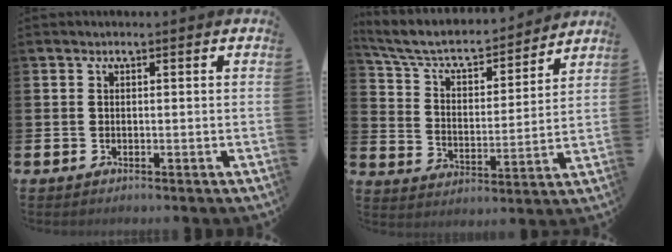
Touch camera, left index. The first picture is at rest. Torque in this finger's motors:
{"motor_torque": [0.39, -1.04, 0.02, 0.17]}